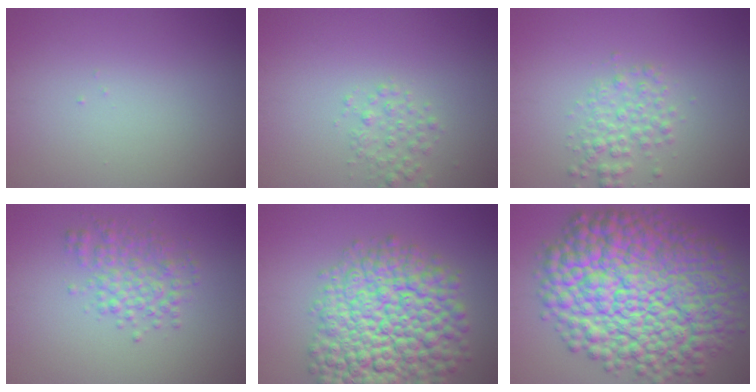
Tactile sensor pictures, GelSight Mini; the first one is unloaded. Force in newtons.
{"total": 1.8, "press": 1.8, "slide": 0.1}
{"total": 2.5, "press": 2.5, "slide": 0.0}
{"total": 3.3, "press": 3.3, "slide": 0.1}
{"total": 12.7, "press": 12.7, "slide": 0.5}
{"total": 17.1, "press": 17.1, "slide": 0.1}